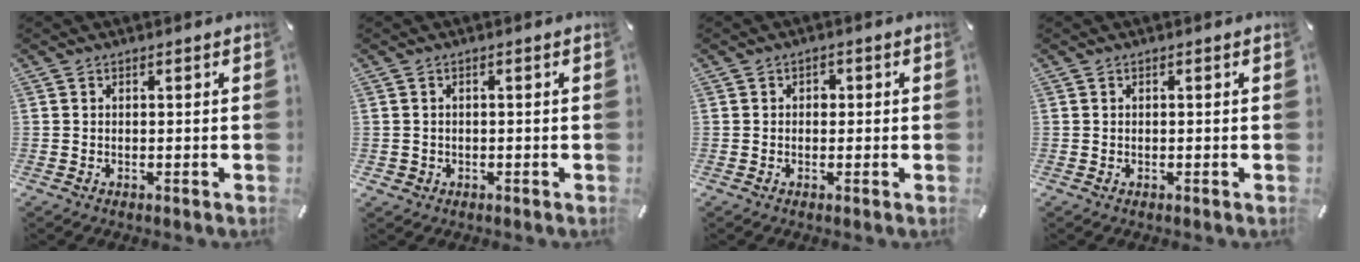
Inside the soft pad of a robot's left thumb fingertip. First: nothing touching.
{"total": 1.4, "force": [-0.3, 1.3, 0.3], "torque": [-0.006, 0.004, -0.010]}
{"total": 1.6, "force": [-0.1, 1.4, 0.8], "torque": [-0.009, 0.005, -0.008]}
{"total": 0.0}